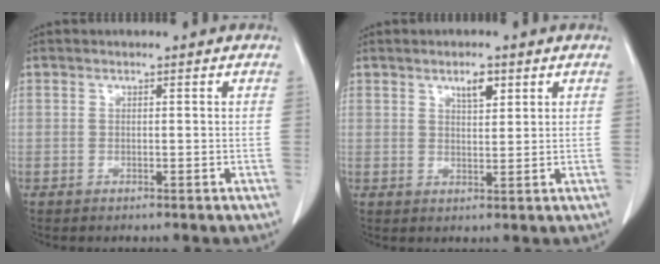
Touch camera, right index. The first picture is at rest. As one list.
[{"total": 3.1, "force": [1.8, 1.1, 2.3], "torque": [-0.039, -0.002, 0.032]}]